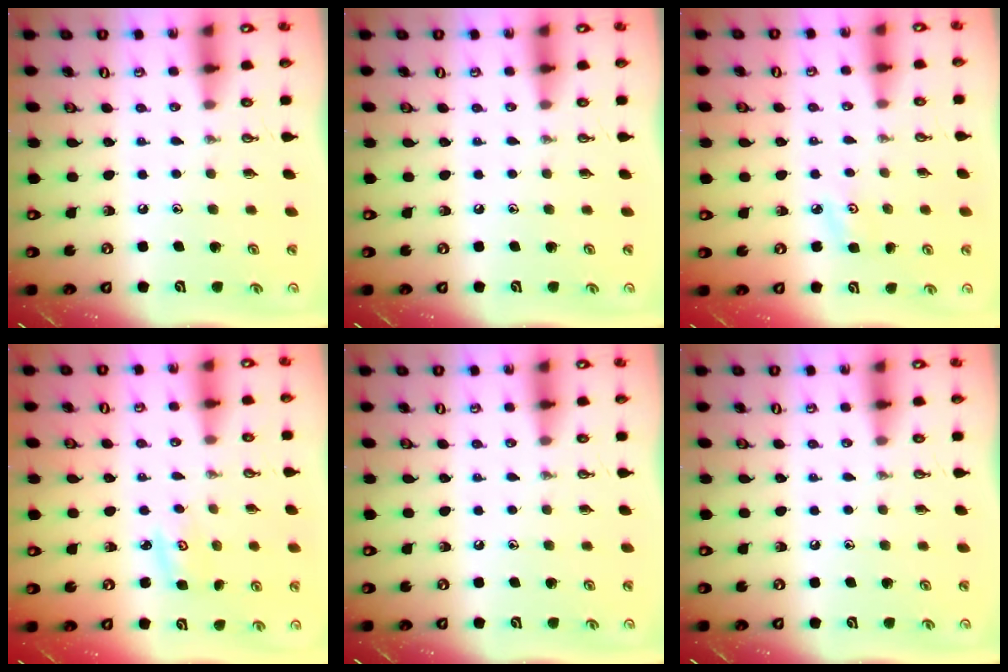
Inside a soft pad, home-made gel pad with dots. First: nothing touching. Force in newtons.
{"total": 0.0}
{"total": 4.0, "press": 3.9, "slide": 0.5}
{"total": 2.6, "press": 2.6, "slide": 0.3}
{"total": 0.0}
{"total": 0.0}